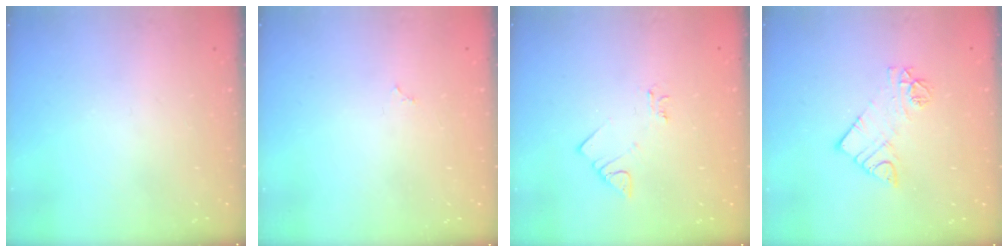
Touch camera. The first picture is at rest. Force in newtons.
{"total": 1.8, "press": 1.8, "slide": 0.3}
{"total": 4.1, "press": 4.0, "slide": 0.7}
{"total": 9.4, "press": 9.4, "slide": 0.7}